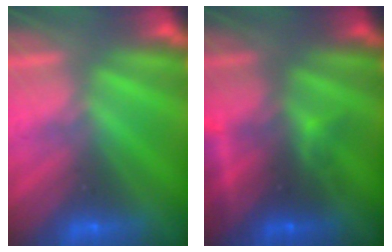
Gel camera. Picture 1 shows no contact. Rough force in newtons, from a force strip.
{"total": 2.5}